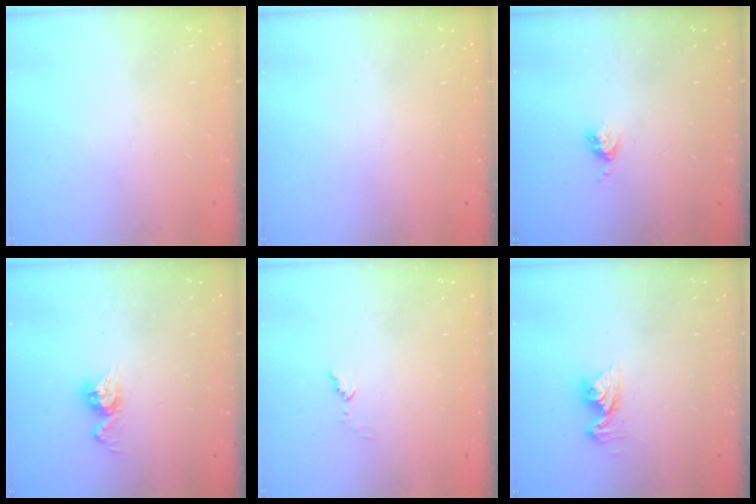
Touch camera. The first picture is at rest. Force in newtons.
{"total": 0.0}
{"total": 3.3, "press": 3.3, "slide": 0.4}
{"total": 8.0, "press": 8.0, "slide": 0.7}
{"total": 4.9, "press": 4.9, "slide": 0.3}
{"total": 9.6, "press": 9.6, "slide": 1.0}